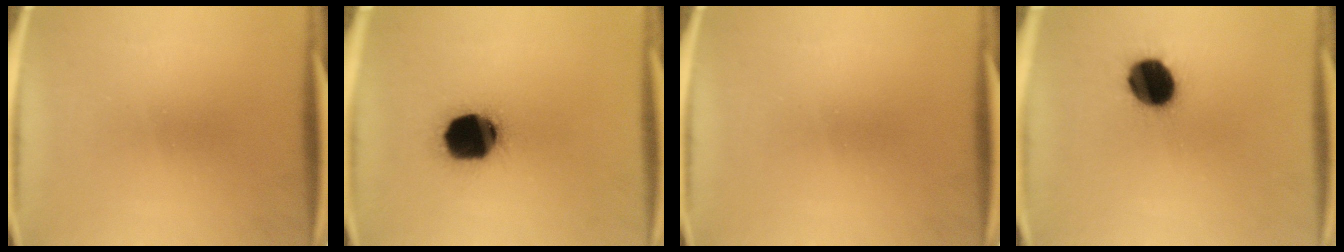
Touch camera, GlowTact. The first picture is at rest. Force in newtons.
{"total": 19.1}
{"total": 0.0}
{"total": 12.2}